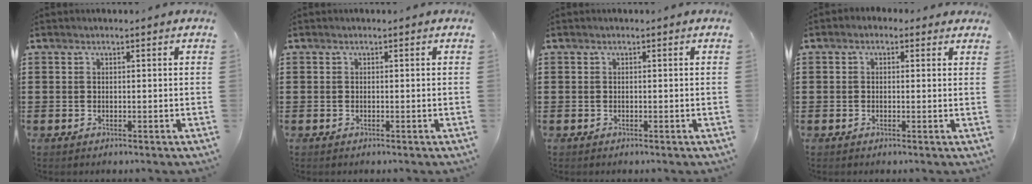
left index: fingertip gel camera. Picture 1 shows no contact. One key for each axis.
{"total": 0.0}
{"total": 0.0}
{"total": 1.2, "fx": 0.2, "fy": 1.0, "fz": 0.7, "tx": -0.015, "ty": 0.007, "tz": 0.002}